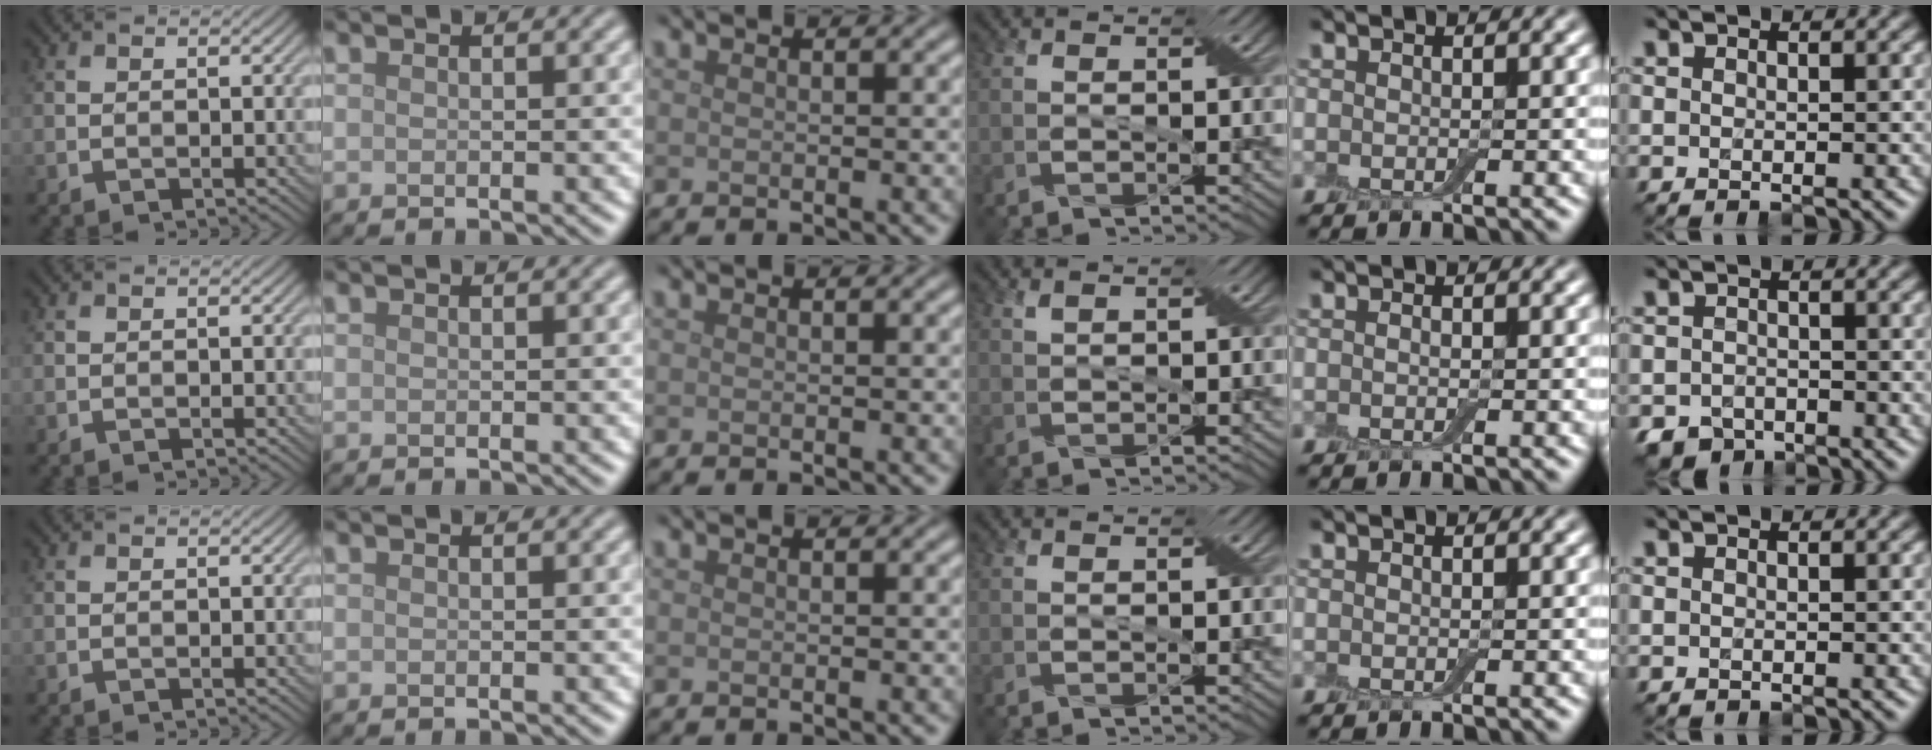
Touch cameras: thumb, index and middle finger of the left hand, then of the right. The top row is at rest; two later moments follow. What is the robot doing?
{"motion": "fold", "object": "apron"}